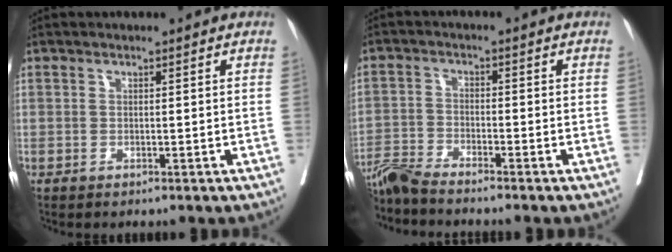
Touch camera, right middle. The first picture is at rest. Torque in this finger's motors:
{"motor_torque": [1.03, -1.11, 0.24, 0.14]}